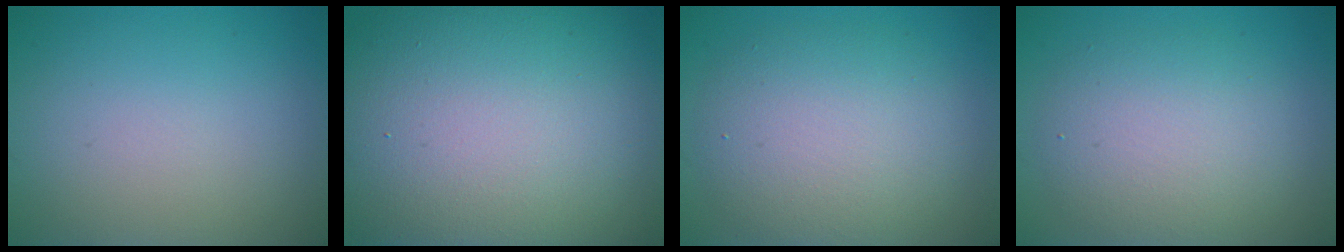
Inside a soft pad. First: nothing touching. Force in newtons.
{"total": 19.6, "press": 19.5, "slide": 1.6}
{"total": 6.6, "press": 6.6, "slide": 0.4}
{"total": 5.3, "press": 5.3, "slide": 0.3}